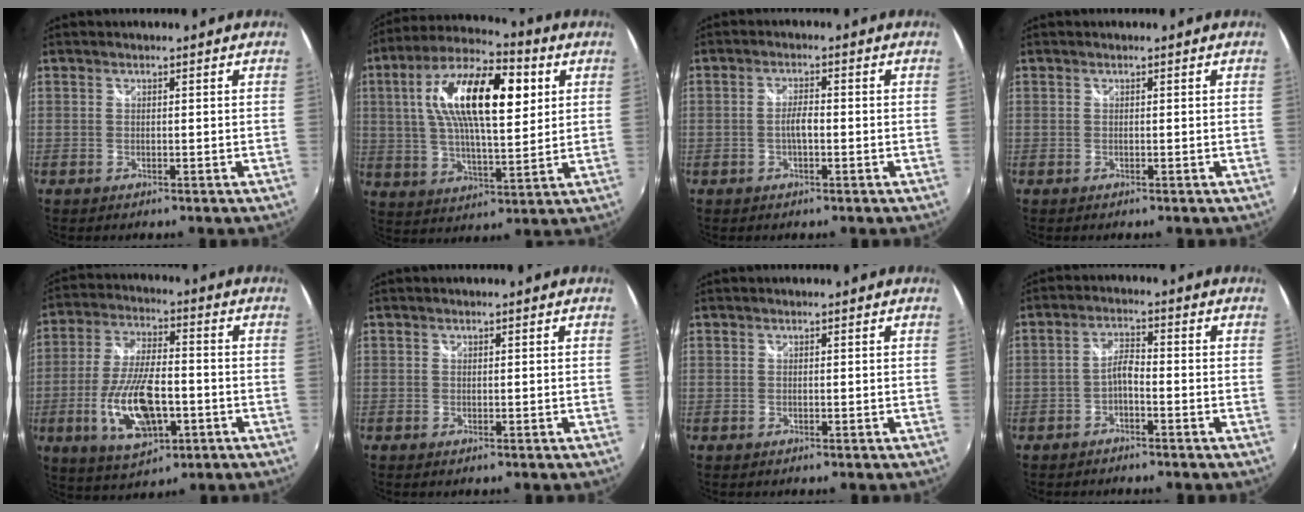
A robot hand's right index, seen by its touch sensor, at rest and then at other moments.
{"total": 19.5, "force": [5.4, 7.2, 17.2], "torque": [-0.309, 0.028, 0.085]}
{"total": 2.7, "force": [-0.7, 0.7, 2.5], "torque": [-0.049, 0.002, -0.014]}
{"total": 0.0}
{"total": 15.2, "force": [-4.5, 6.6, 13.0], "torque": [-0.266, -0.013, -0.075]}
{"total": 0.0}
{"total": 0.0}
{"total": 3.0, "force": [-1.9, 0.9, 2.2], "torque": [-0.049, 0.009, -0.036]}